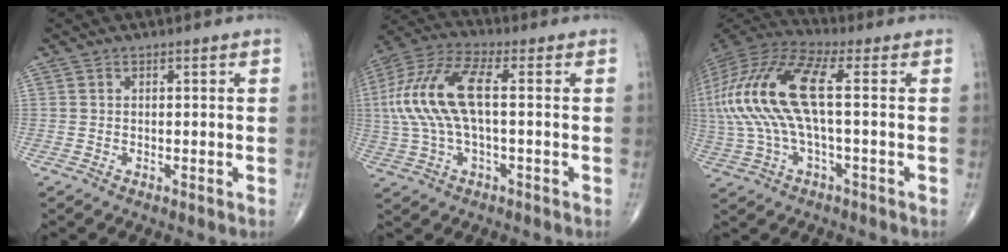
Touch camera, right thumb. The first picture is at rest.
{"total": 15.2, "force": [0.9, 6.1, 13.9], "torque": [-0.318, 0.032, 0.016]}
{"total": 19.6, "force": [1.1, 6.6, 18.4], "torque": [-0.418, 0.035, 0.014]}